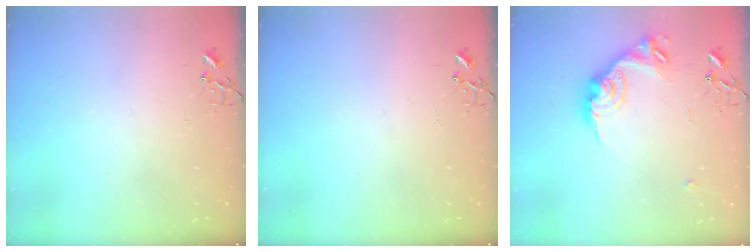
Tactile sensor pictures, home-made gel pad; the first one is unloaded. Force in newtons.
{"total": 0.0}
{"total": 16.7, "press": 16.7, "slide": 0.9}